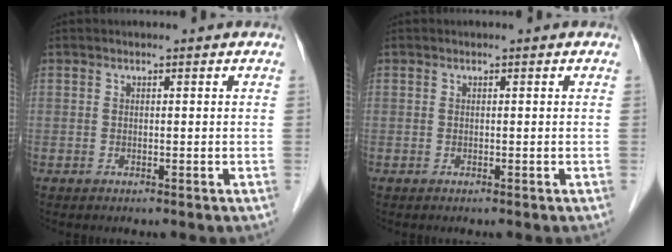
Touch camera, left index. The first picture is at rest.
{"total": 0.0}